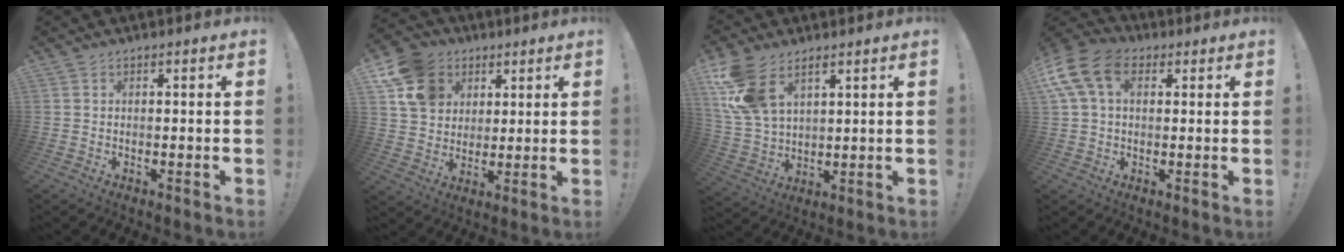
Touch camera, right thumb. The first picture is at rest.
{"total": 14.0, "force": [5.8, 11.3, 6.0], "torque": [-0.086, -0.023, 0.116]}
{"total": 12.8, "force": [6.5, 7.7, 7.8], "torque": [-0.160, -0.020, 0.132]}
{"total": 13.7, "force": [4.8, 9.0, 9.2], "torque": [-0.195, -0.002, 0.094]}